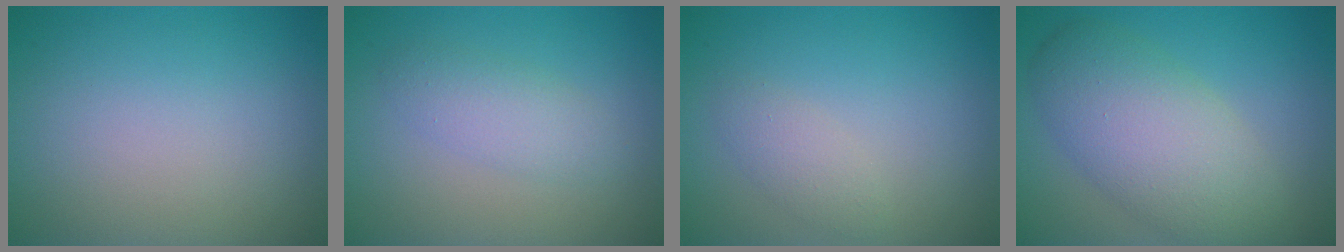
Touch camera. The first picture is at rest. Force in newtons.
{"total": 2.4, "press": 2.4, "slide": 0.2}
{"total": 1.5, "press": 1.5, "slide": 0.0}
{"total": 7.1, "press": 7.1, "slide": 0.6}